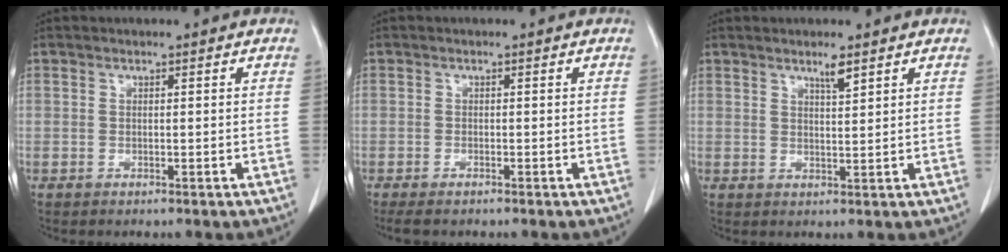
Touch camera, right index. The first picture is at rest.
{"total": 2.8, "force": [-2.3, 0.6, 1.5], "torque": [-0.024, -0.008, -0.033]}
{"total": 2.4, "force": [1.7, 0.1, 1.6], "torque": [-0.033, -0.003, 0.032]}